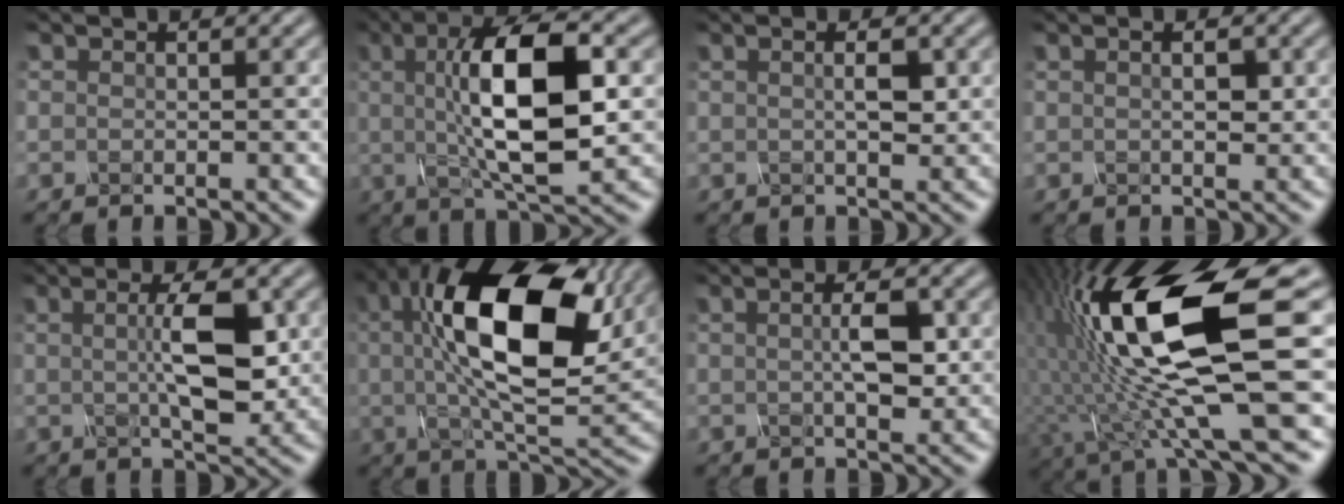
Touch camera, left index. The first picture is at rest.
{"total": 10.9, "force": [1.1, 3.5, 10.3], "torque": [-0.164, 0.009, 0.017]}
{"total": 2.3, "force": [0.5, 0.5, 2.2], "torque": [-0.031, -0.002, 0.009]}
{"total": 2.2, "force": [0.7, 0.8, 2.0], "torque": [-0.018, 0.000, 0.004]}
{"total": 6.0, "force": [0.8, 1.5, 5.8], "torque": [-0.094, 0.003, 0.014]}
{"total": 14.5, "force": [3.7, 6.2, 12.6], "torque": [-0.215, 0.008, 0.056]}
{"total": 3.5, "force": [0.5, 0.8, 3.4], "torque": [-0.060, 0.003, 0.007]}
{"total": 15.1, "force": [2.1, 4.2, 14.3], "torque": [-0.261, -0.008, 0.039]}